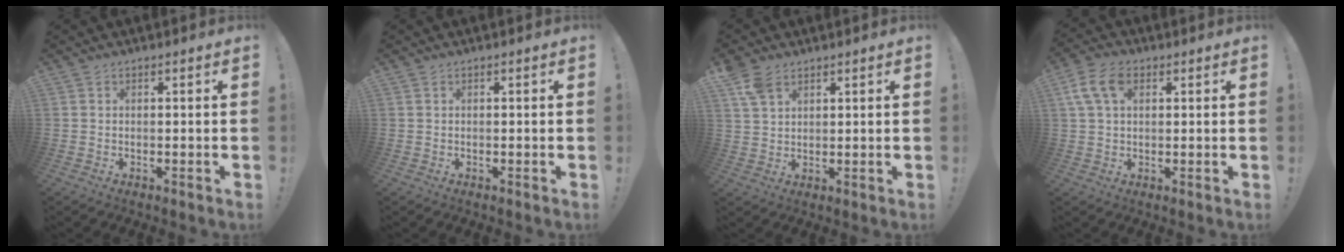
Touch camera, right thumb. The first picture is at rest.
{"total": 0.0}
{"total": 6.4, "force": [3.9, 3.8, 3.3], "torque": [-0.056, -0.013, 0.076]}
{"total": 8.9, "force": [3.0, 5.7, 6.2], "torque": [-0.131, 0.007, 0.059]}